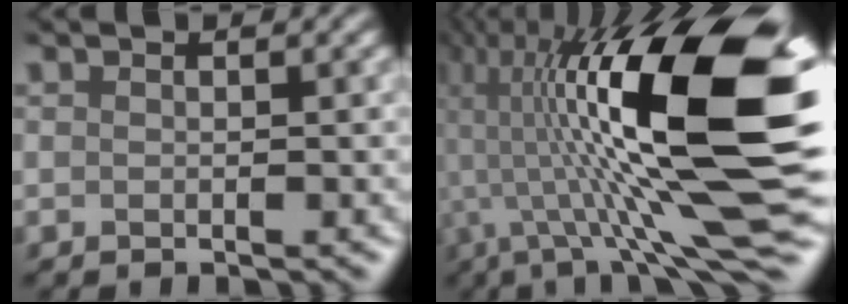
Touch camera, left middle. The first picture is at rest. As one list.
[{"total": 16.5, "force": [1.7, 4.5, 15.7], "torque": [-0.269, 0.026, 0.034]}]